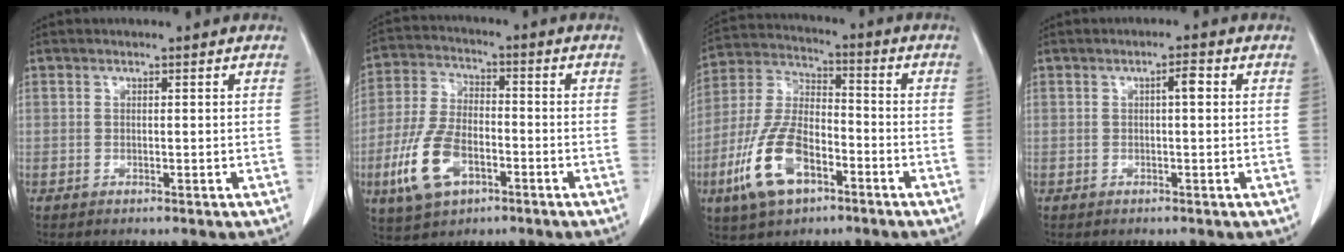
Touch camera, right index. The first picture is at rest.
{"total": 11.1, "force": [-4.3, 5.9, 8.4], "torque": [-0.195, 0.002, -0.076]}
{"total": 13.3, "force": [-5.9, 6.3, 10.1], "torque": [-0.229, 0.006, -0.108]}
{"total": 2.0, "force": [0.4, 0.3, 1.9], "torque": [-0.031, 0.005, 0.005]}